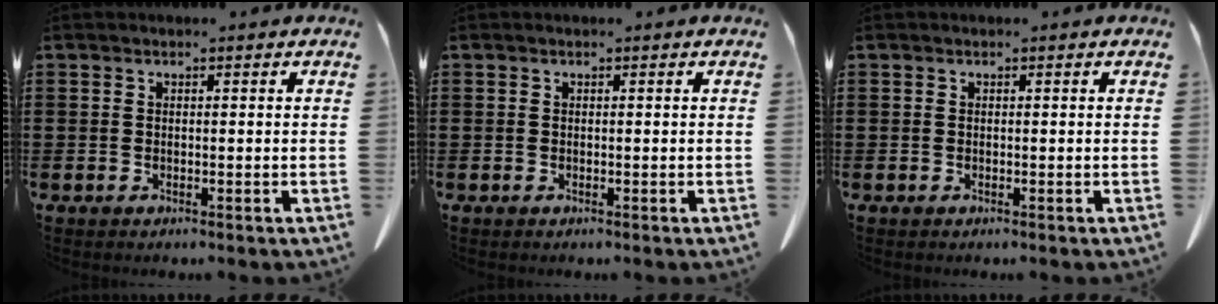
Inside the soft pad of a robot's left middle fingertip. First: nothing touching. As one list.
[{"total": 0.0}, {"total": 0.0}]